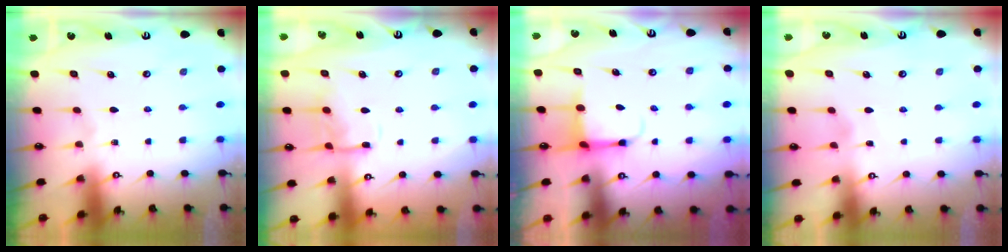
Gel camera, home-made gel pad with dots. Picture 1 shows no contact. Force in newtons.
{"total": 10.2, "press": 10.2, "slide": 1.1}
{"total": 3.7, "press": 3.5, "slide": 1.3}
{"total": 1.7, "press": 1.7, "slide": 0.2}